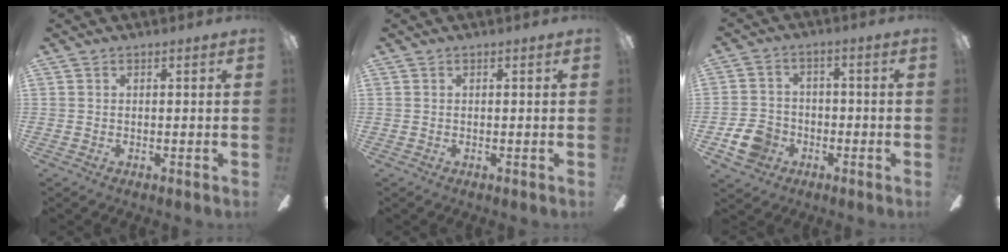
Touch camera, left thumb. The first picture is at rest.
{"total": 0.0}
{"total": 8.3, "force": [-3.5, 6.7, 3.5], "torque": [-0.097, 0.027, -0.066]}